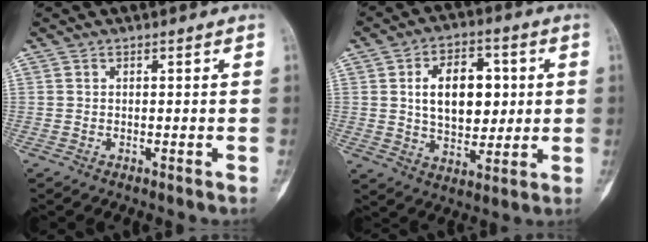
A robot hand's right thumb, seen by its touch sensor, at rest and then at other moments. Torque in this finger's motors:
{"motor_torque": [0.71, 2.71, 0.46, -0.31, 0.39]}